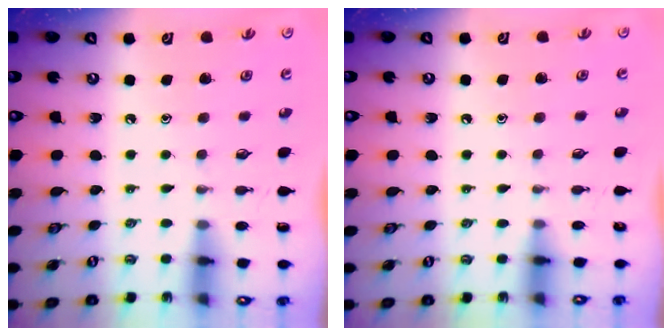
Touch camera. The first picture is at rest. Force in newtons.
{"total": 3.9, "press": 3.9, "slide": 0.5}